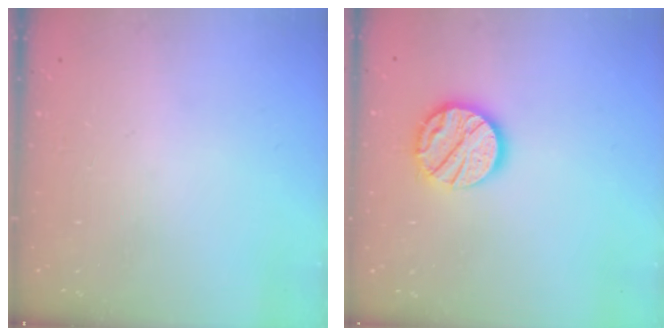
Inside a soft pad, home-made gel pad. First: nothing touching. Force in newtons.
{"total": 13.5, "press": 13.5, "slide": 1.2}